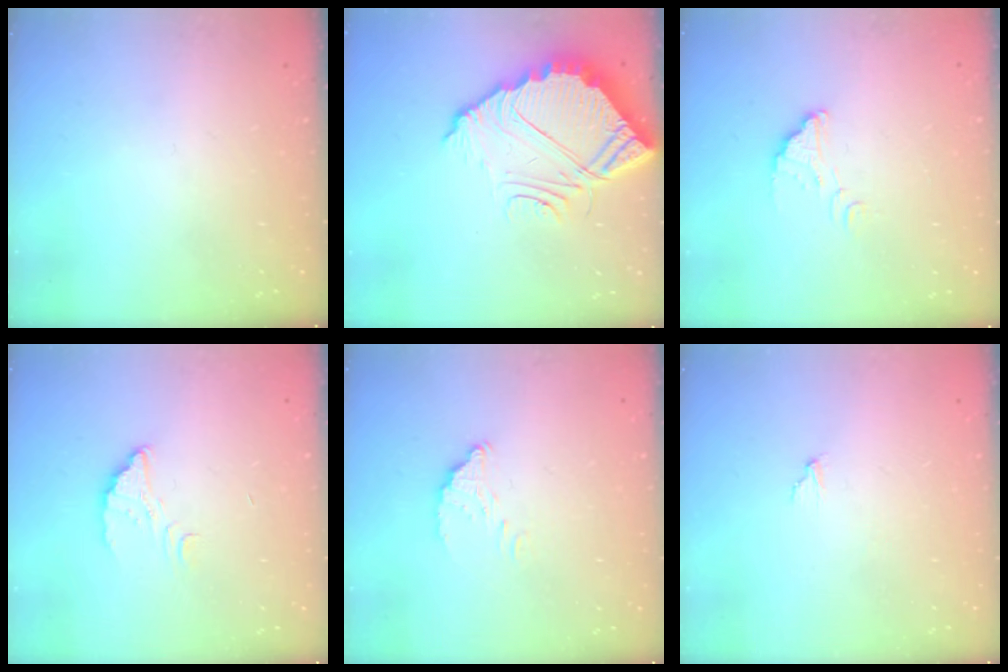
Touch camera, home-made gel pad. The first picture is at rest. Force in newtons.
{"total": 10.6, "press": 10.6, "slide": 0.6}
{"total": 2.9, "press": 2.9, "slide": 0.2}
{"total": 2.4, "press": 2.4, "slide": 0.1}
{"total": 3.4, "press": 3.4, "slide": 0.1}
{"total": 2.0, "press": 2.0, "slide": 0.1}